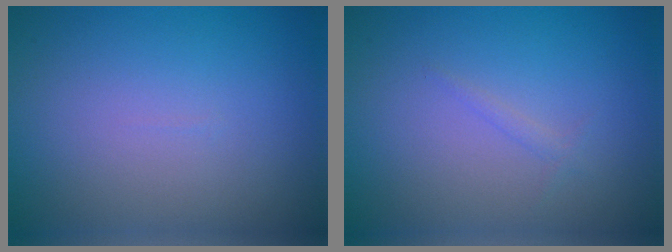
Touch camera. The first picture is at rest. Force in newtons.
{"total": 0.7, "press": 0.7, "slide": 0.1}